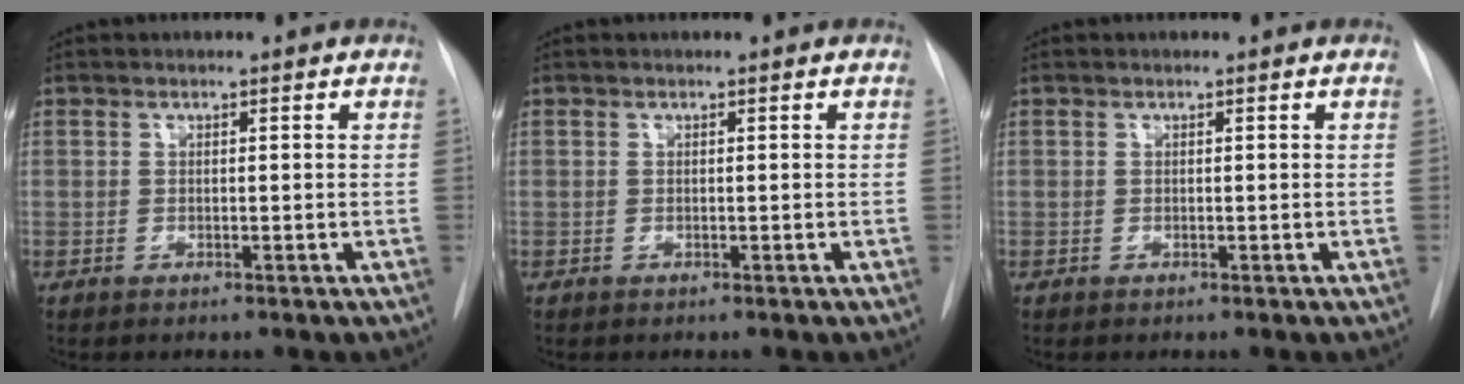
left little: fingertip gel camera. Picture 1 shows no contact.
{"total": 0.0}
{"total": 0.0}